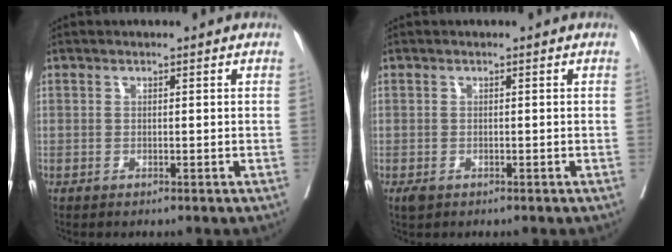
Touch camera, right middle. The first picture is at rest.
{"total": 1.1, "force": [-0.6, 0.7, 0.7], "torque": [-0.014, -0.002, -0.006]}